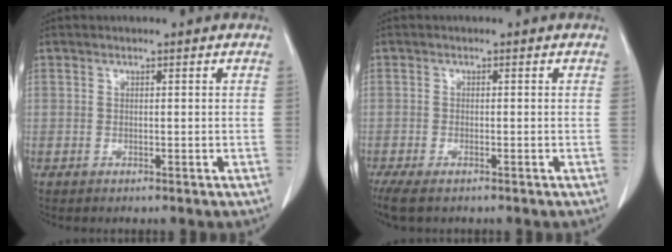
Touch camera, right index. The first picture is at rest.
{"total": 5.0, "force": [-3.7, 1.5, 3.0], "torque": [-0.053, -0.014, -0.061]}